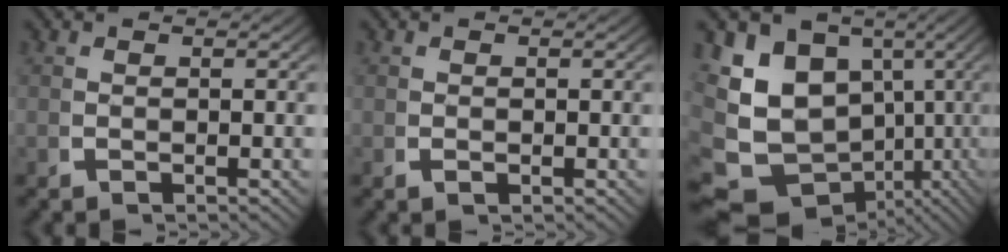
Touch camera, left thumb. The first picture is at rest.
{"total": 0.5, "force": [0.0, 0.4, 0.4], "torque": [-0.008, -0.002, 0.001]}
{"total": 18.6, "force": [-2.5, 14.9, 10.8], "torque": [-0.226, -0.078, -0.016]}